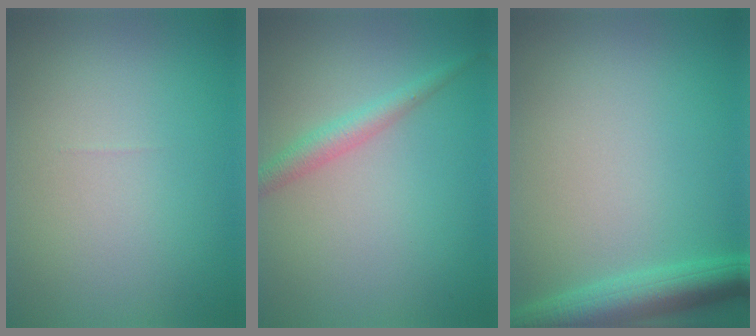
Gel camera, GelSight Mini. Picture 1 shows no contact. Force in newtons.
{"total": 2.1, "press": 2.1, "slide": 0.1}
{"total": 4.5, "press": 4.5, "slide": 0.2}